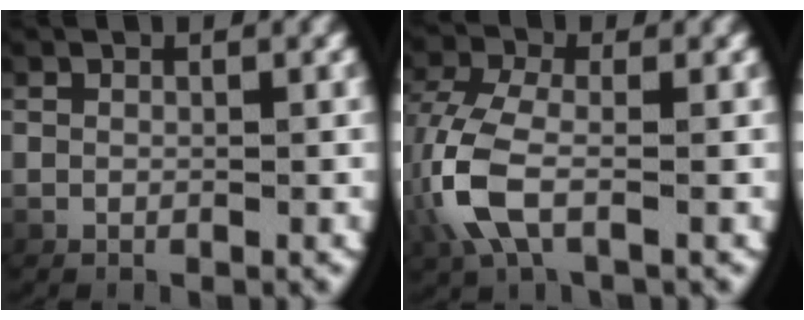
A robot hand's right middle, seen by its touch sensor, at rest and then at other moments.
{"total": 4.5, "force": [-0.5, 2.1, 3.9], "torque": [-0.116, -0.009, 0.000]}